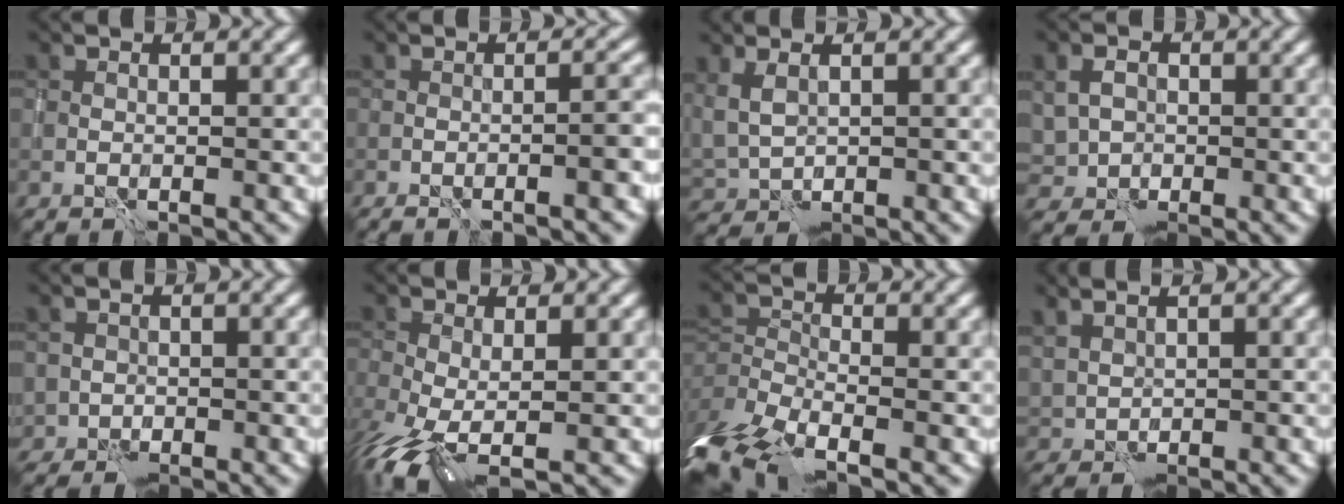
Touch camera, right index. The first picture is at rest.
{"total": 3.6, "force": [-1.8, 1.0, 3.0], "torque": [-0.011, 0.024, -0.027]}
{"total": 2.6, "force": [0.9, 1.6, 1.8], "torque": [-0.041, -0.006, 0.033]}
{"total": 2.3, "force": [0.1, 2.2, 0.9], "torque": [-0.012, -0.002, 0.003]}
{"total": 1.5, "force": [-0.6, 1.4, -0.1], "torque": [0.014, -0.007, -0.014]}
{"total": 4.6, "force": [-1.6, 2.1, 3.8], "torque": [-0.088, -0.019, -0.034]}
{"total": 8.0, "force": [-5.8, 3.4, 4.3], "torque": [-0.077, -0.019, -0.099]}
{"total": 2.1, "force": [1.8, 0.6, 0.8], "torque": [-0.018, 0.001, 0.044]}